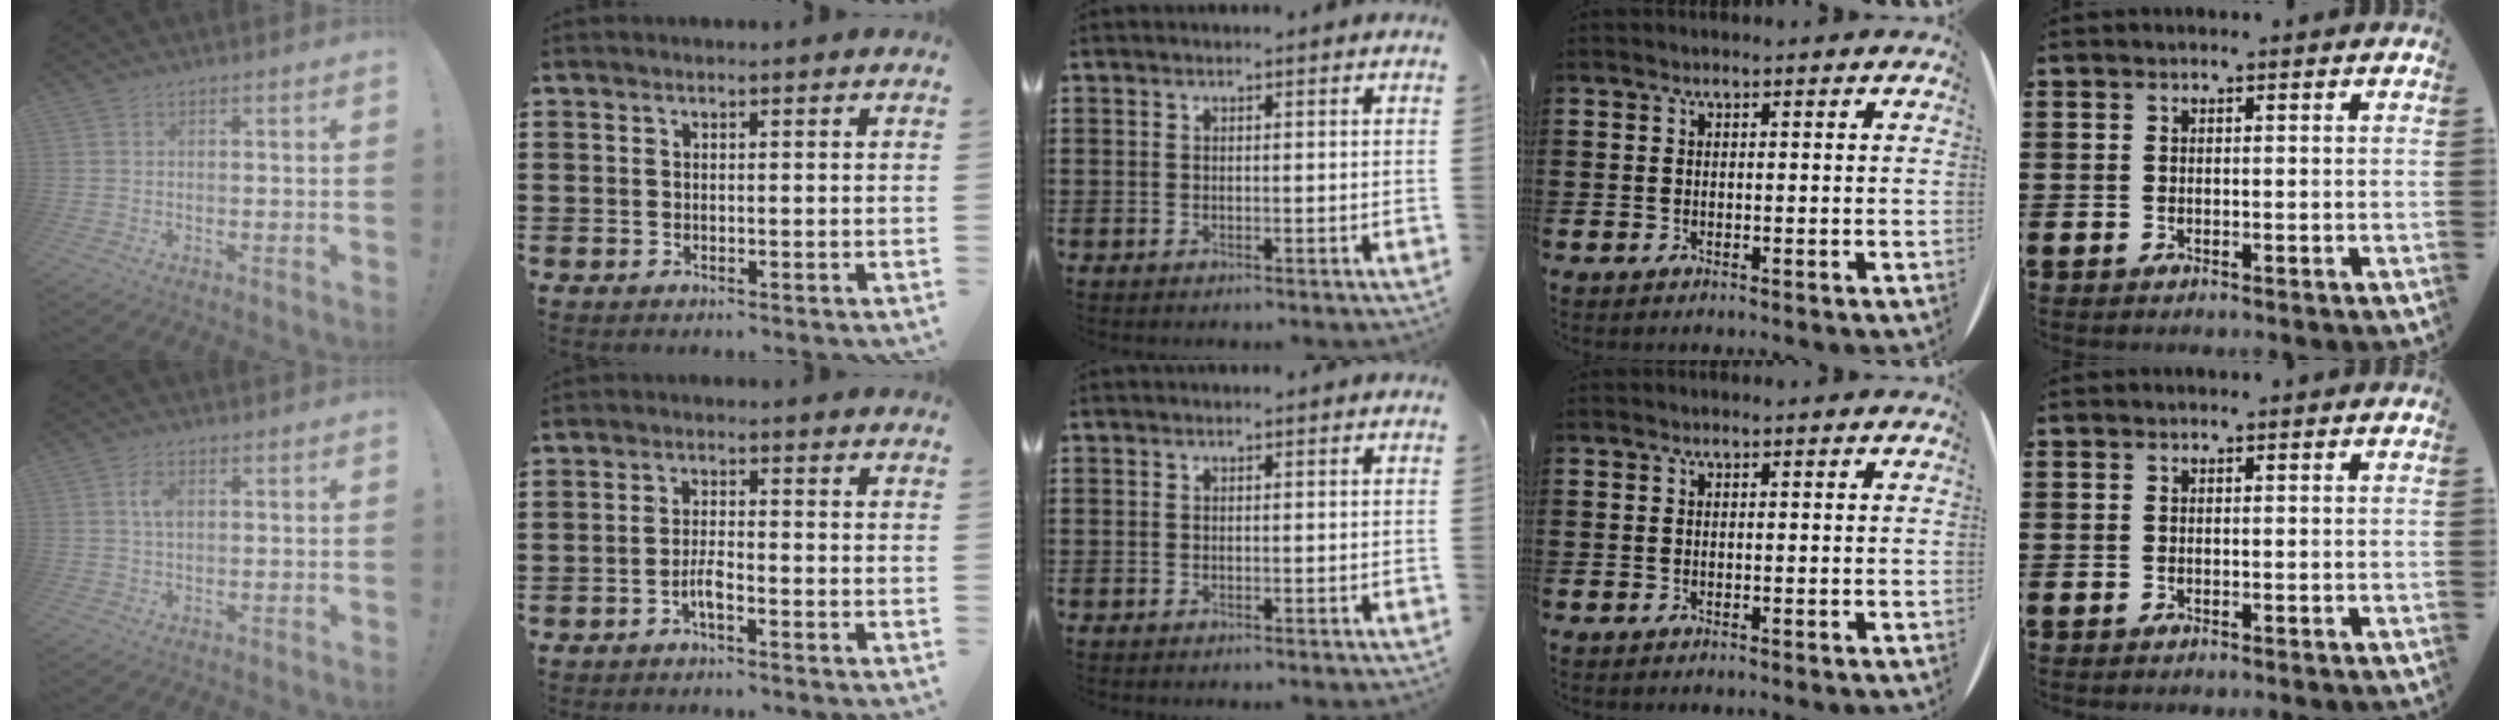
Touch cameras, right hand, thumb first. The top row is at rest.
{"thumb": {"total": 4.0, "force": [0.9, 2.3, 3.1], "torque": [-0.051, 0.003, 0.014]}, "index": {"total": 3.0, "force": [-1.6, 0.5, 2.5], "torque": [-0.060, -0.005, -0.033]}}